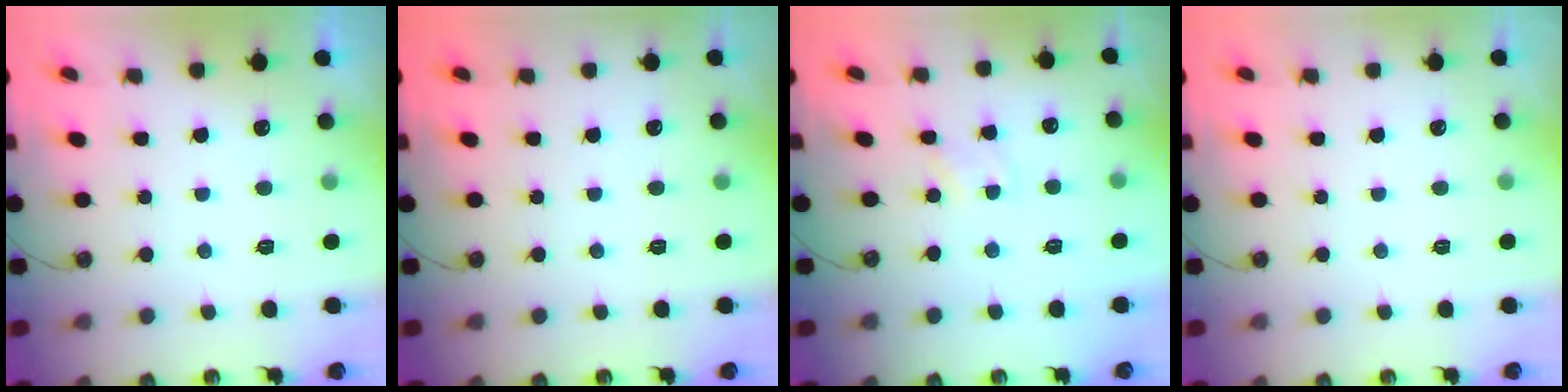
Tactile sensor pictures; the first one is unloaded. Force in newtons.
{"total": 0.0}
{"total": 1.5, "press": 1.5, "slide": 0.3}
{"total": 0.0}